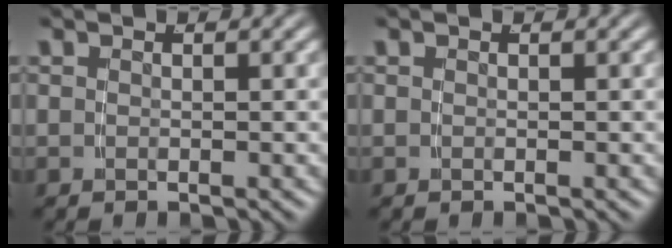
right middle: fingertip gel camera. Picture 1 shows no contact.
{"total": 0.0}